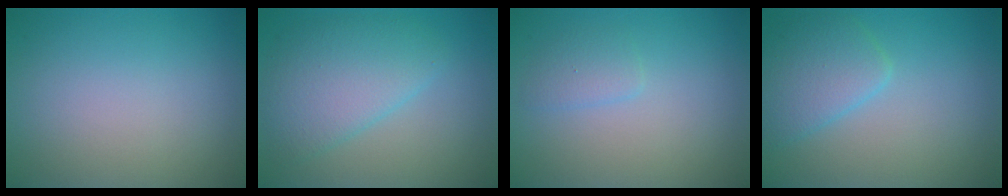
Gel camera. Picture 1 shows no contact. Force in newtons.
{"total": 4.9, "press": 4.9, "slide": 0.1}
{"total": 1.3, "press": 1.3, "slide": 0.1}
{"total": 3.4, "press": 3.4, "slide": 0.1}